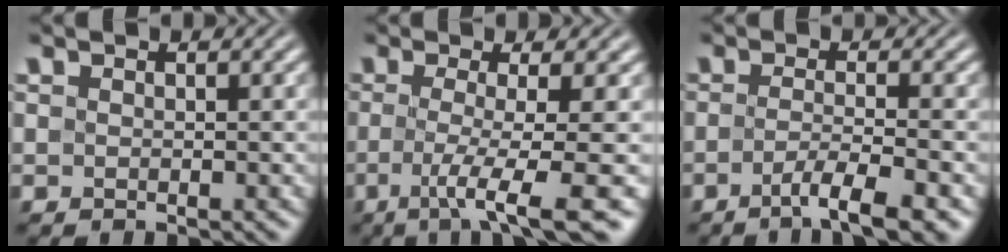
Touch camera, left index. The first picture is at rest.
{"total": 6.4, "force": [-1.7, 1.0, 6.0], "torque": [-0.098, -0.014, -0.034]}
{"total": 4.3, "force": [-2.3, 0.7, 3.5], "torque": [-0.055, -0.005, -0.048]}